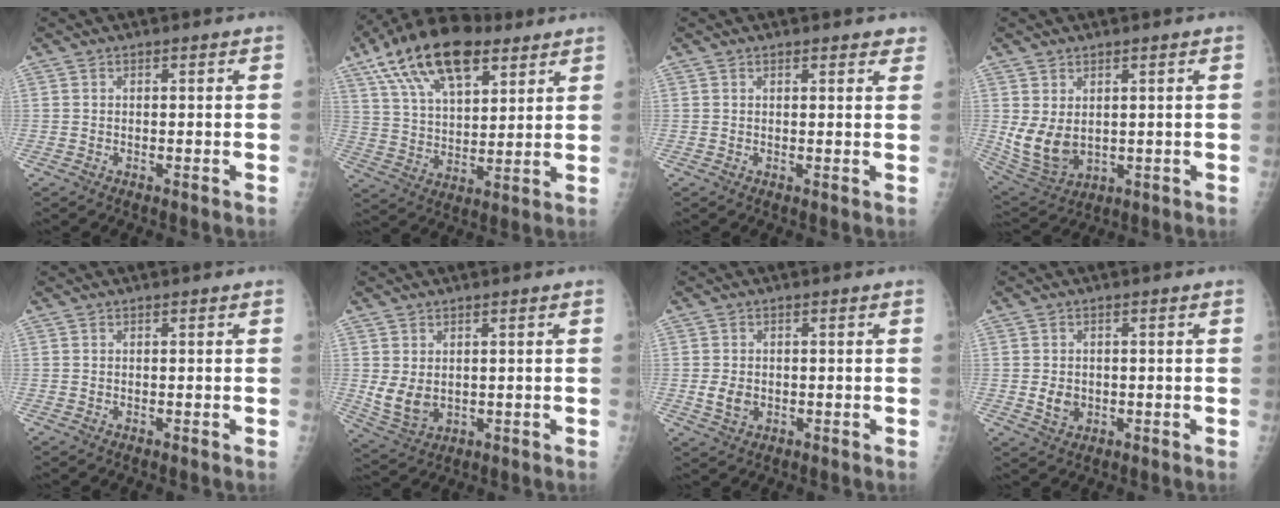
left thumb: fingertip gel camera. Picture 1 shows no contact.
{"total": 20.3, "force": [11.4, 9.8, 13.7], "torque": [-0.226, -0.016, 0.203]}
{"total": 2.6, "force": [2.2, 0.9, 1.1], "torque": [0.012, -0.004, 0.020]}
{"total": 7.9, "force": [1.1, 5.4, 5.6], "torque": [-0.099, -0.017, 0.045]}
{"total": 0.0}
{"total": 5.4, "force": [0.7, 3.9, 3.7], "torque": [-0.061, -0.015, 0.031]}
{"total": 3.2, "force": [-0.4, 2.5, 2.0], "torque": [-0.031, -0.001, -0.001]}
{"total": 3.2, "force": [-0.3, 2.7, 1.8], "torque": [-0.019, 0.000, 0.003]}